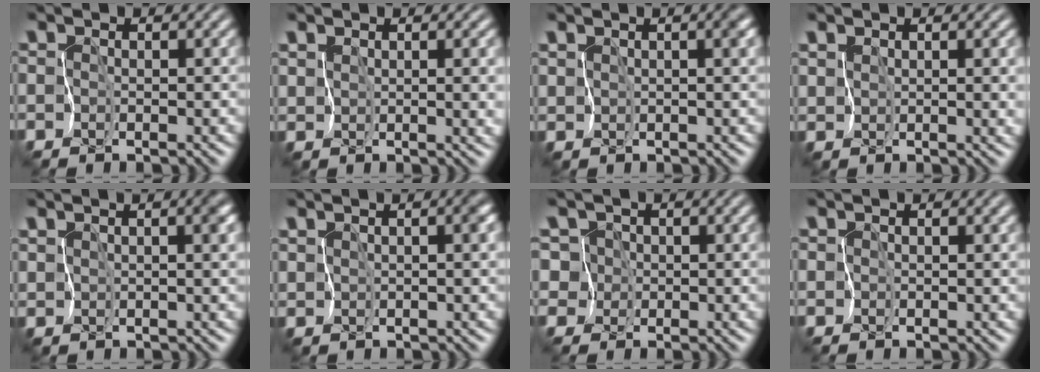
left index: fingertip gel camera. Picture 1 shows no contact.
{"total": 3.8, "force": [0.8, 2.0, 3.2], "torque": [-0.054, -0.013, 0.024]}
{"total": 2.0, "force": [0.7, 0.7, 1.8], "torque": [-0.023, 0.001, 0.016]}
{"total": 3.0, "force": [1.0, 1.6, 2.3], "torque": [-0.045, -0.009, 0.021]}
{"total": 2.4, "force": [0.7, 0.9, 2.1], "torque": [-0.029, 0.001, 0.017]}
{"total": 1.9, "force": [0.4, 0.7, 1.8], "torque": [-0.025, 0.002, 0.010]}
{"total": 5.5, "force": [1.2, 5.1, 1.6], "torque": [-0.027, 0.035, -0.015]}
{"total": 0.9, "force": [0.4, 0.4, 0.6], "torque": [-0.010, 0.001, 0.006]}